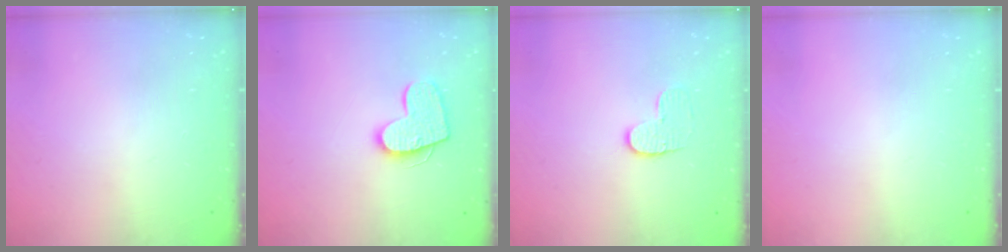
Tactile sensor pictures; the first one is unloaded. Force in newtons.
{"total": 12.4, "press": 12.4, "slide": 0.7}
{"total": 6.3, "press": 6.3, "slide": 0.7}
{"total": 0.0}